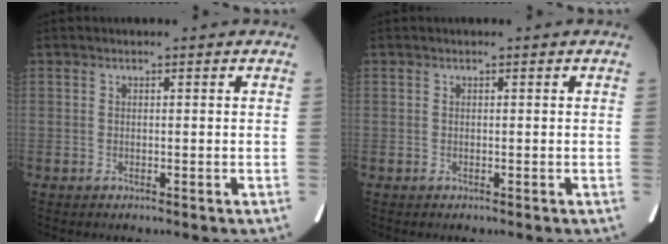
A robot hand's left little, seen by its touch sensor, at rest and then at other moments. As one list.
[{"total": 0.0}]